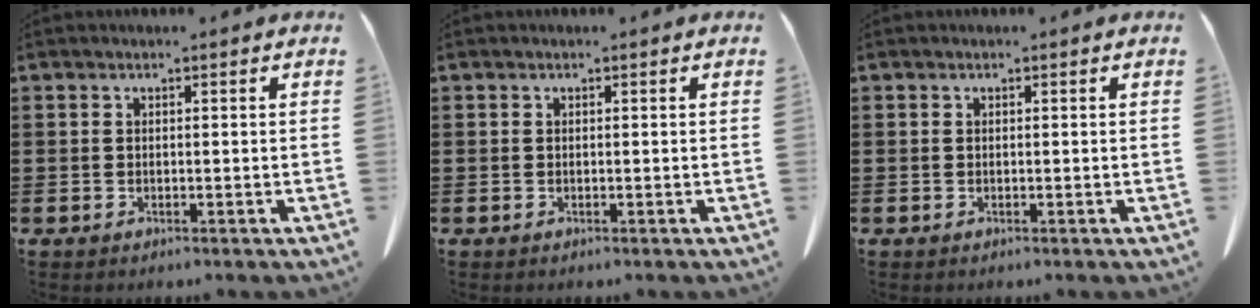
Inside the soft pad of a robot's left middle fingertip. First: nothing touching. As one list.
[{"total": 0.0}, {"total": 0.0}]